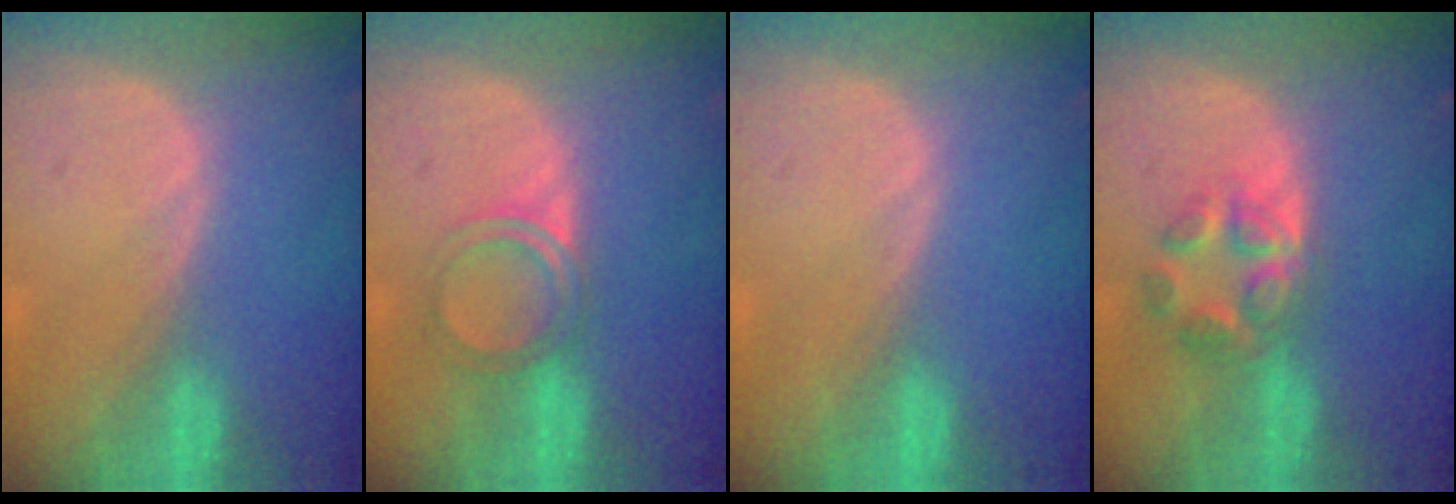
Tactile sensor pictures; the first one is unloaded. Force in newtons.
{"total": 4.2, "press": 4.0, "slide": 1.4}
{"total": 0.0}
{"total": 5.9, "press": 5.3, "slide": 2.5}